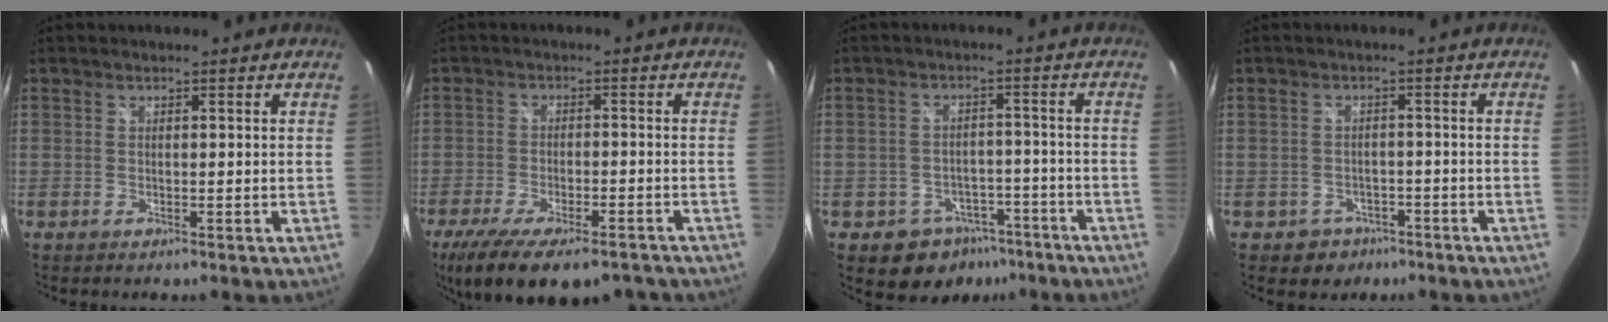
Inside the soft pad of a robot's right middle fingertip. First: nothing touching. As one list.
[{"total": 16.1, "force": [-11.9, 5.6, 9.4], "torque": [-0.191, -0.048, -0.186]}, {"total": 8.2, "force": [-5.2, 6.0, 2.2], "torque": [-0.049, 0.017, -0.056]}, {"total": 4.8, "force": [-2.8, 3.8, 0.6], "torque": [-0.024, 0.008, -0.032]}]